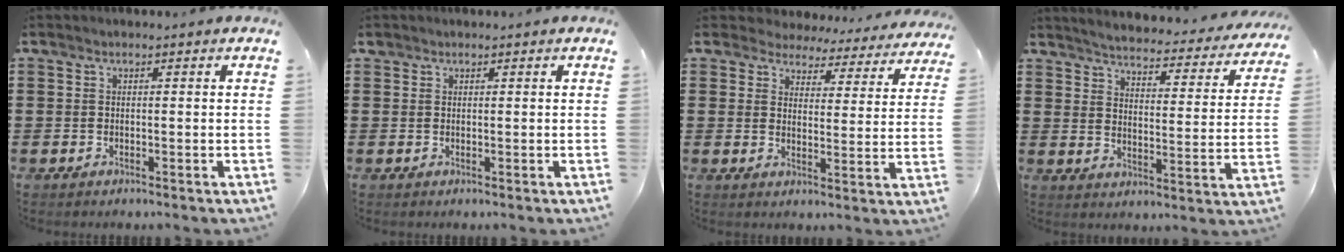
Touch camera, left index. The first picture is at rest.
{"total": 0.7, "force": [0.5, 0.4, 0.1], "torque": [-0.006, 0.003, 0.010]}
{"total": 4.2, "force": [4.0, 1.0, 0.1], "torque": [-0.029, -0.027, 0.068]}
{"total": 3.8, "force": [3.7, -0.3, 0.9], "torque": [-0.039, -0.036, 0.055]}